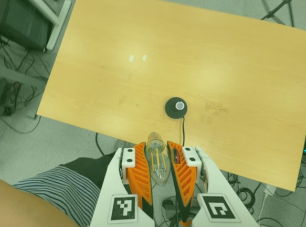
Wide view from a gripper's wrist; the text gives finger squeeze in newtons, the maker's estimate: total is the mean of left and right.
{"total": 24.0, "left": 26.7, "right": 21.2}